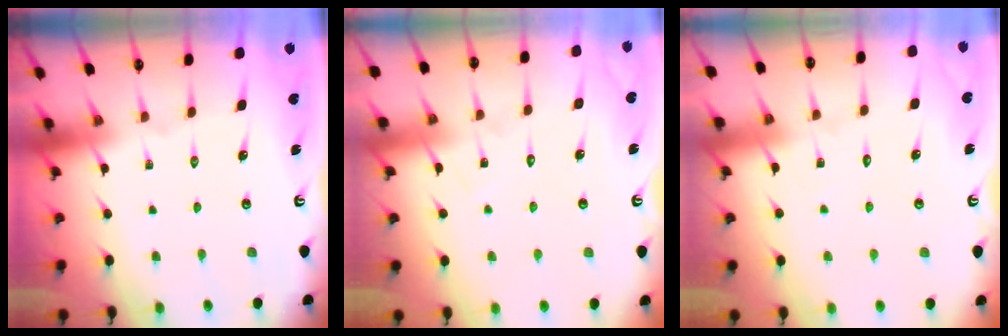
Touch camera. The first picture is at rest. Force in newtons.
{"total": 6.2, "press": 6.2, "slide": 0.6}
{"total": 4.2, "press": 4.2, "slide": 0.5}